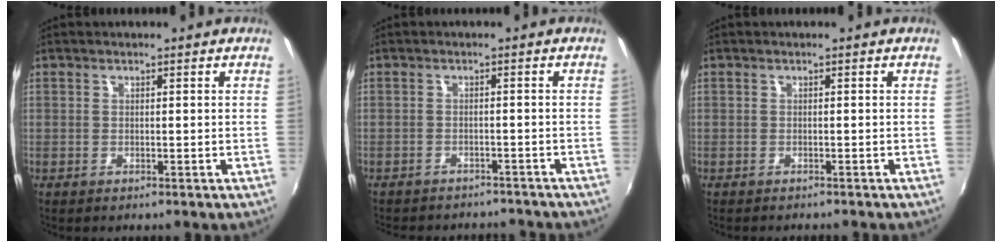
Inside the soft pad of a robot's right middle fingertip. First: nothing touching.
{"total": 9.5, "force": [-8.5, 3.0, 2.9], "torque": [-0.071, -0.013, -0.113]}
{"total": 1.5, "force": [-1.5, 0.2, 0.4], "torque": [-0.013, -0.011, -0.023]}